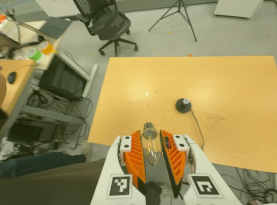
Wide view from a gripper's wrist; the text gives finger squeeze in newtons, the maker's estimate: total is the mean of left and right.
{"total": 9.5, "left": 9.0, "right": 10.0}